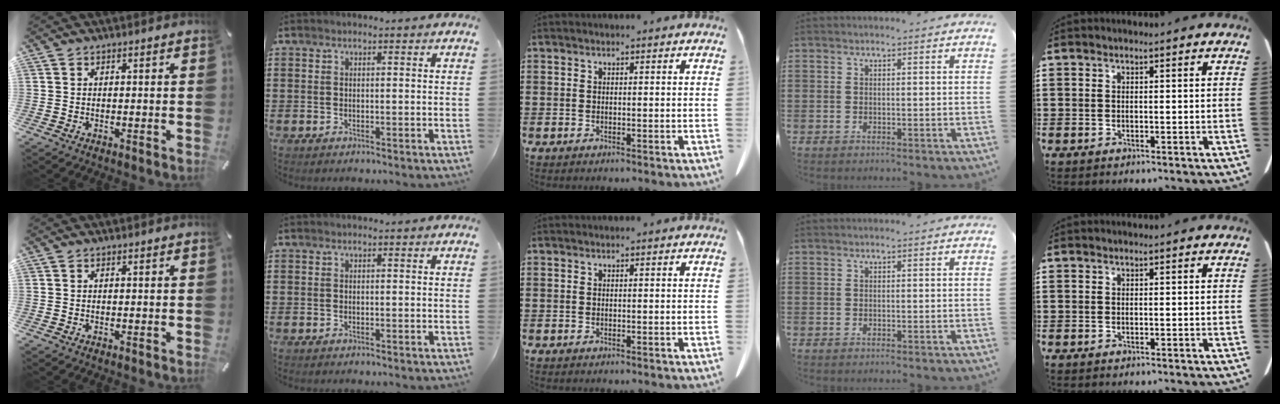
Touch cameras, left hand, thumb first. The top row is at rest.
{}